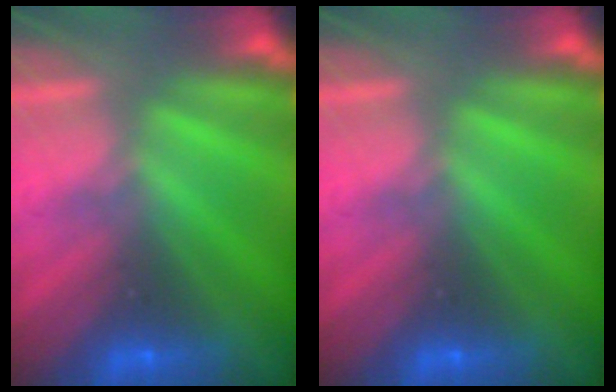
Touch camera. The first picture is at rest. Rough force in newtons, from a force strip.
{"total": 0.0}